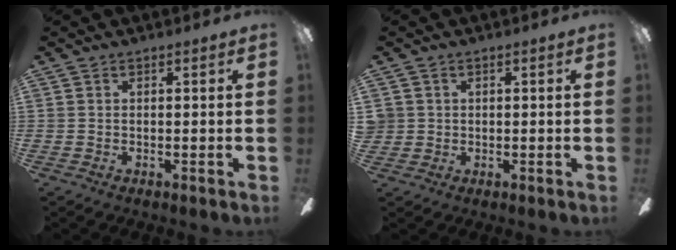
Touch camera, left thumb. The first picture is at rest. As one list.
[{"total": 2.2, "force": [0.6, 2.1, 0.2], "torque": [-0.008, 0.004, 0.011]}]